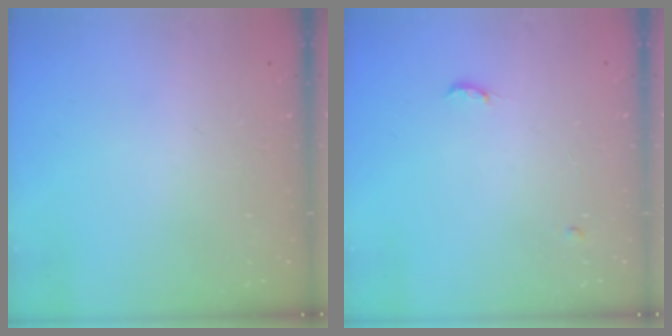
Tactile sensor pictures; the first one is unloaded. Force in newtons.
{"total": 7.8, "press": 4.4, "slide": 6.4}